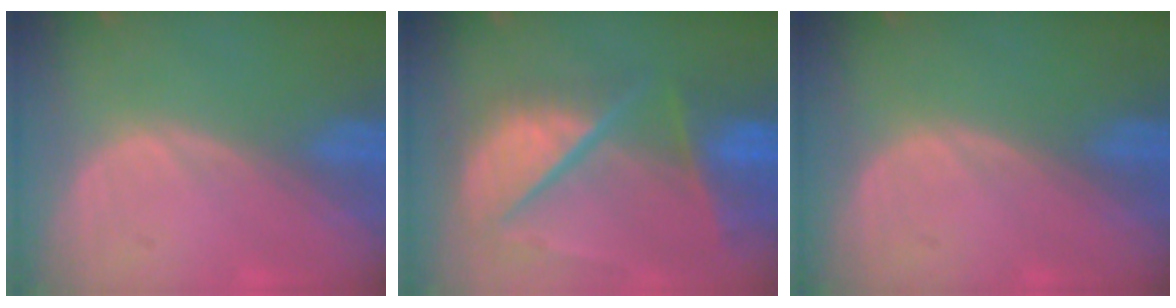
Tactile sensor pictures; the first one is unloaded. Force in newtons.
{"total": 10.9, "press": 9.0, "slide": 6.2}
{"total": 0.0}